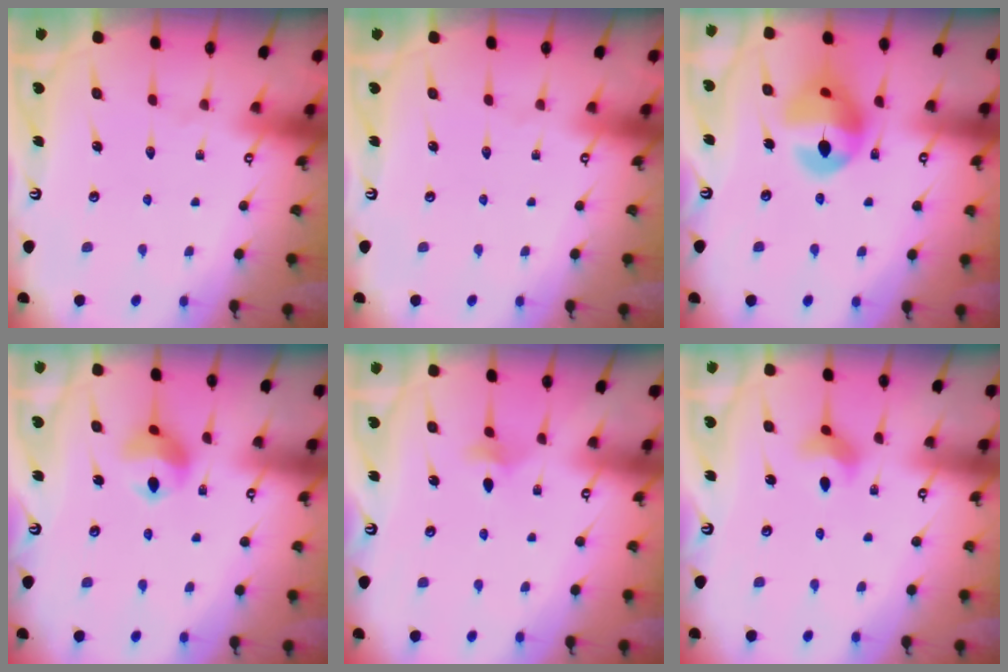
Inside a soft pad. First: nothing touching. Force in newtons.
{"total": 0.0}
{"total": 15.0, "press": 14.9, "slide": 1.7}
{"total": 9.8, "press": 9.7, "slide": 1.1}
{"total": 4.1, "press": 4.0, "slide": 0.8}
{"total": 3.7, "press": 3.6, "slide": 0.7}